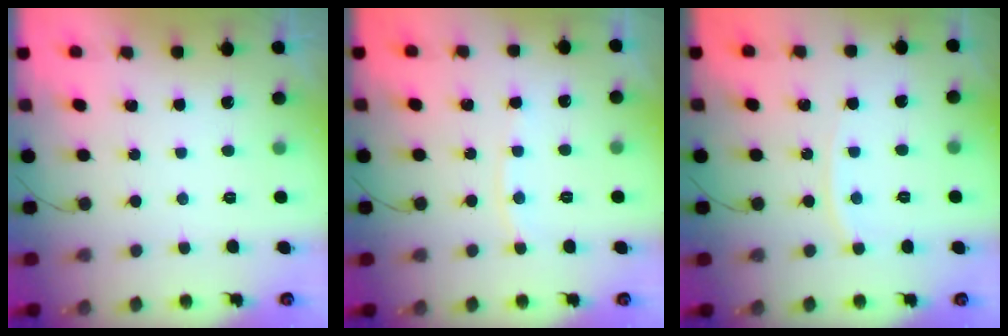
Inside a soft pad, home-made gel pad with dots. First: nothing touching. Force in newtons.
{"total": 3.7, "press": 3.6, "slide": 0.6}
{"total": 4.2, "press": 4.2, "slide": 0.6}